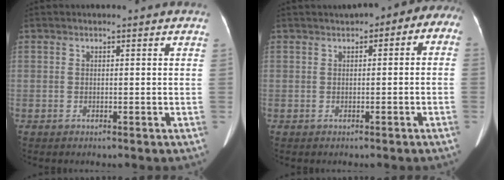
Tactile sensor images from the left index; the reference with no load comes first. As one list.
[{"total": 6.1, "force": [1.7, 3.9, 4.3], "torque": [-0.037, 0.031, 0.015]}]